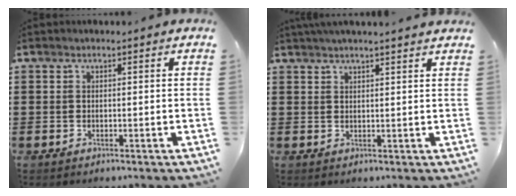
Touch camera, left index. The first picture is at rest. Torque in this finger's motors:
{"motor_torque": [0.72, -0.71, 0.18, 0.03]}